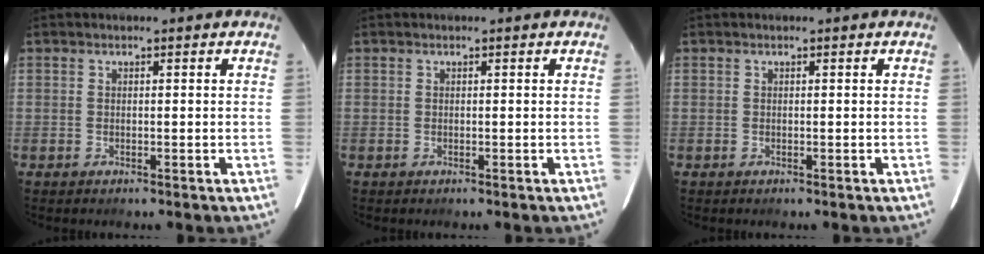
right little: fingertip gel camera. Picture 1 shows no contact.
{"total": 0.0}
{"total": 0.0}